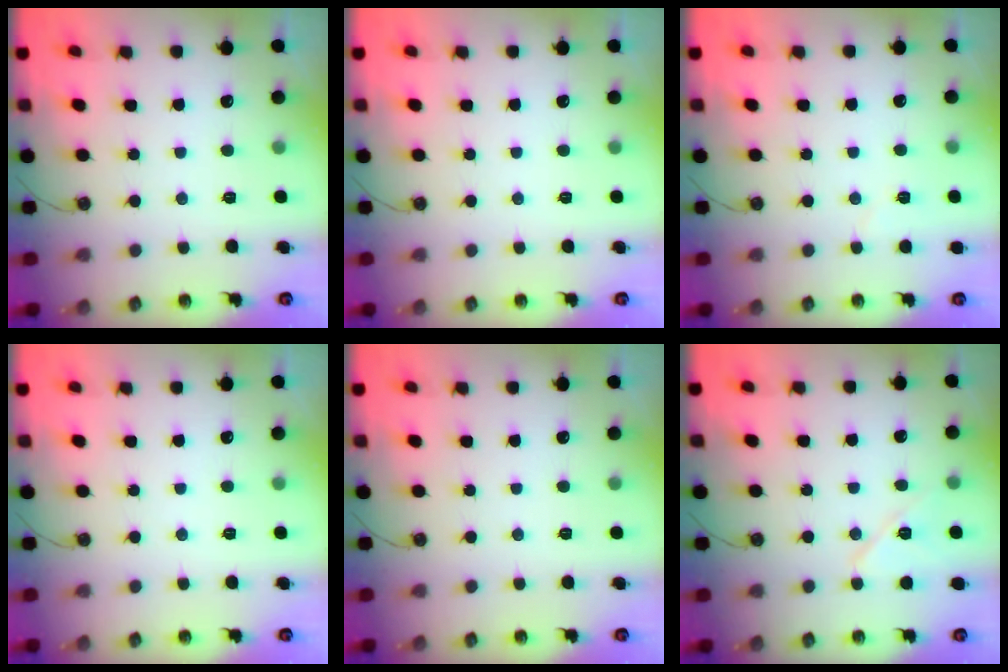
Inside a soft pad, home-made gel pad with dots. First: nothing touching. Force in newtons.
{"total": 0.0}
{"total": 4.1, "press": 3.1, "slide": 2.7}
{"total": 0.0}
{"total": 0.0}
{"total": 9.0, "press": 7.8, "slide": 4.5}